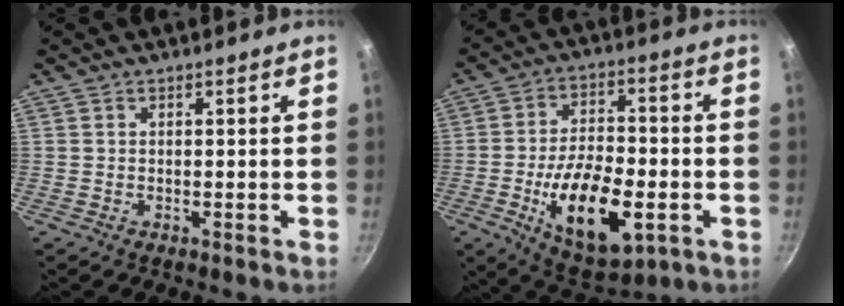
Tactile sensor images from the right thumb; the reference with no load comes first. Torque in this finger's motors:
{"motor_torque": [-0.31, 0.97, 1.45, -0.41, 0.19]}